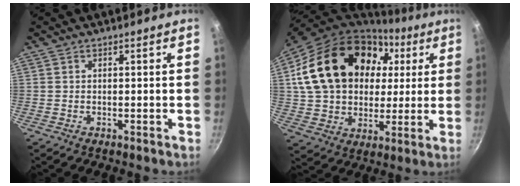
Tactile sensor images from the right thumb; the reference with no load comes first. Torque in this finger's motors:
{"motor_torque": [0.35, 4.66, 1.75, -0.06, 0.64]}